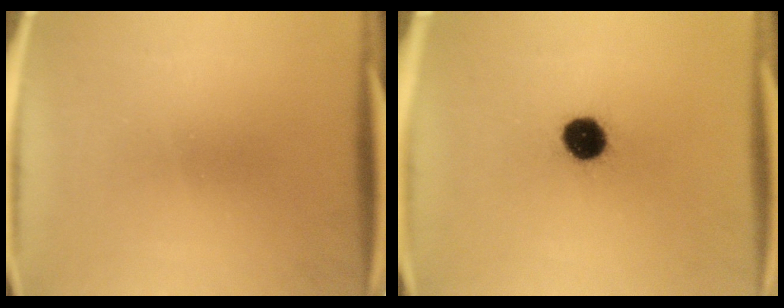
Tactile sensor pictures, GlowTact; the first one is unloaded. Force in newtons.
{"total": 8.6}